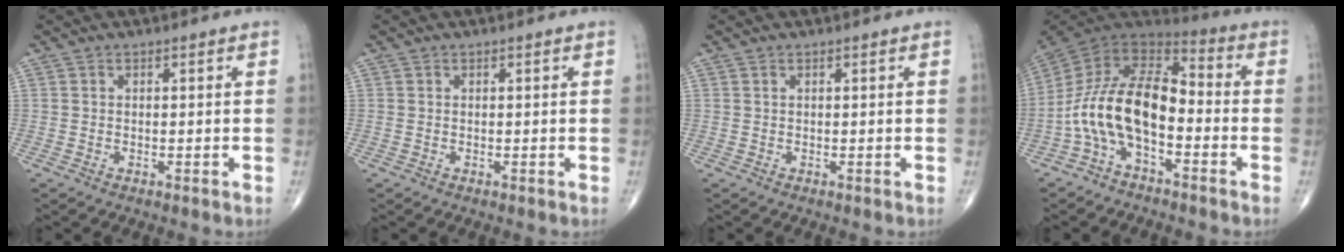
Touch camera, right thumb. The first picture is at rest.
{"total": 0.0}
{"total": 0.0}
{"total": 15.3, "force": [-4.3, 7.8, 12.5], "torque": [-0.228, 0.071, -0.088]}